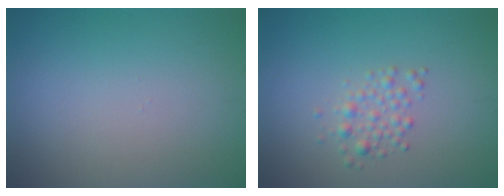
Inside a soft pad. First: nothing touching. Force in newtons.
{"total": 1.7, "press": 1.7, "slide": 0.0}